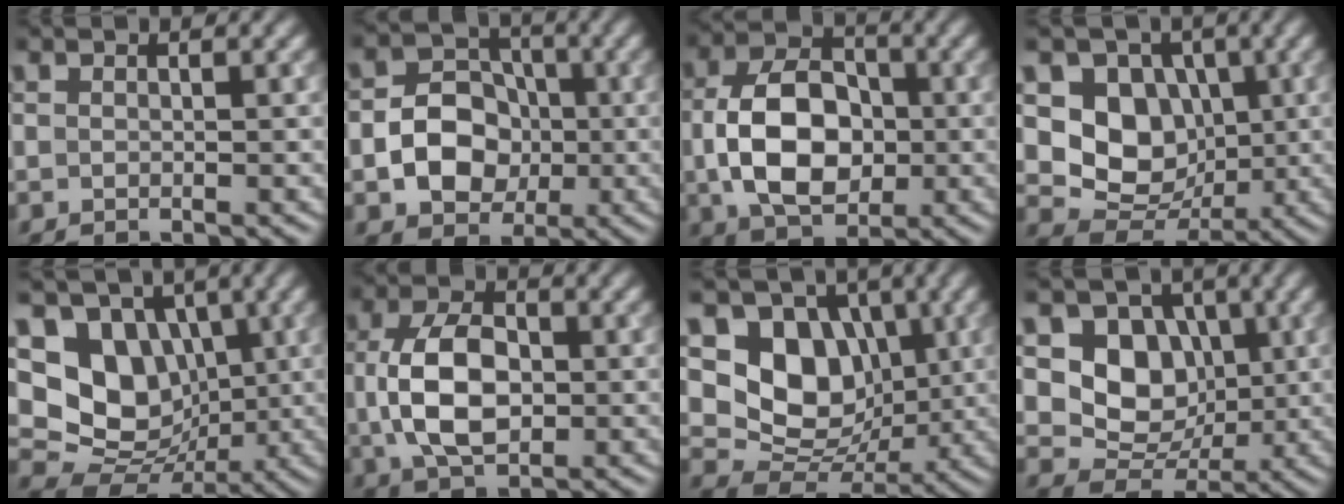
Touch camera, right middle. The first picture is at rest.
{"total": 6.0, "force": [-1.3, 4.8, 3.5], "torque": [-0.049, -0.001, -0.029]}
{"total": 8.7, "force": [-0.8, 5.8, 6.4], "torque": [-0.124, 0.003, -0.019]}
{"total": 7.3, "force": [1.1, 6.1, 3.9], "torque": [-0.064, -0.011, 0.011]}
{"total": 10.5, "force": [2.2, 8.6, 5.5], "torque": [-0.094, 0.018, 0.017]}
{"total": 7.1, "force": [-0.3, 4.4, 5.6], "torque": [-0.119, 0.000, -0.008]}
{"total": 8.4, "force": [2.0, 6.7, 4.7], "torque": [-0.077, -0.017, 0.027]}
{"total": 6.9, "force": [1.3, 5.6, 3.8], "torque": [-0.056, -0.007, 0.013]}